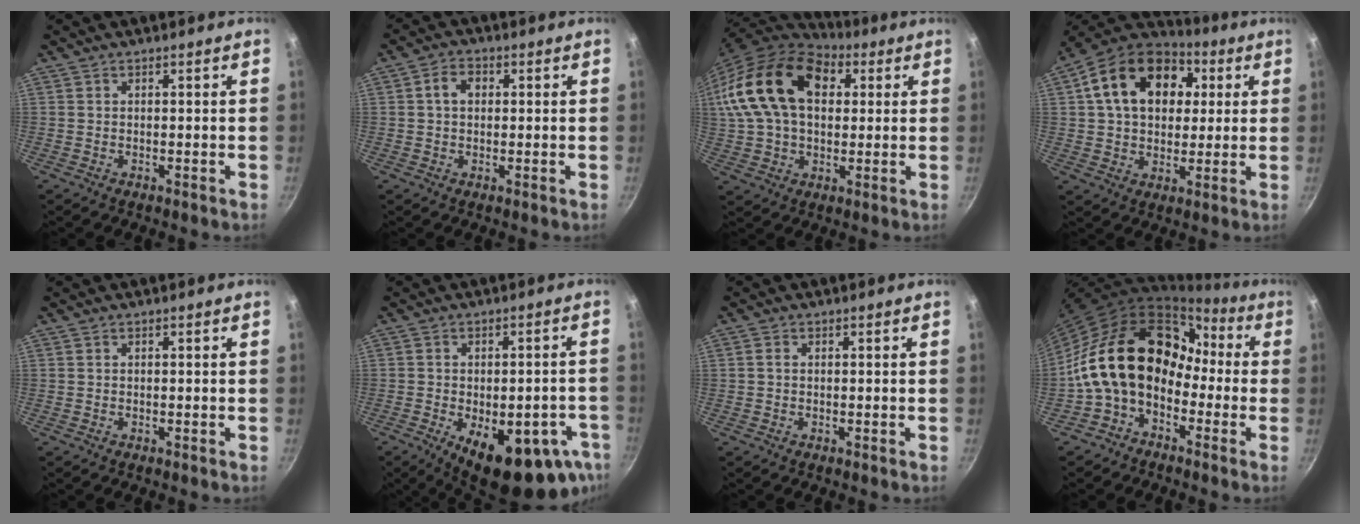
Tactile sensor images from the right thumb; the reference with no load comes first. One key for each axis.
{"total": 4.0, "fx": 0.6, "fy": 3.0, "fz": 2.6, "tx": -0.032, "ty": 0.010, "tz": 0.004}
{"total": 21.5, "fx": 5.6, "fy": 14.0, "fz": 15.3, "tx": -0.268, "ty": 0.017, "tz": 0.091}
{"total": 19.7, "fx": 5.2, "fy": 14.1, "fz": 12.8, "tx": -0.201, "ty": 0.019, "tz": 0.073}
{"total": 0.0}
{"total": 20.0, "fx": -8.5, "fy": 8.9, "fz": 15.7, "tx": -0.163, "ty": 0.008, "tz": -0.103}
{"total": 0.8, "fx": 0.1, "fy": 0.7, "fz": 0.5, "tx": -0.008, "ty": 0.004, "tz": 0.000}
{"total": 18.6, "fx": -2.2, "fy": 13.6, "fz": 12.5, "tx": -0.186, "ty": 0.062, "tz": -0.053}